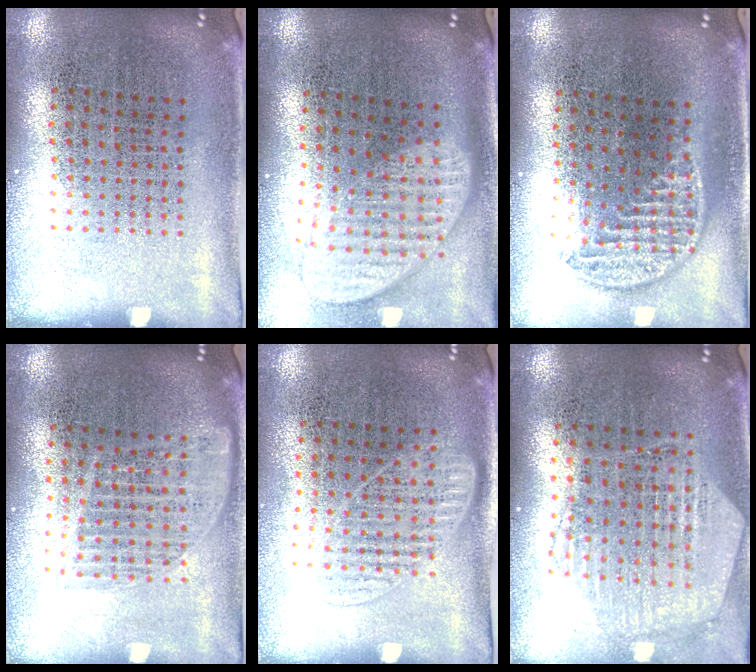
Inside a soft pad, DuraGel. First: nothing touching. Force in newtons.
{"total": 2.0, "press": 1.5, "slide": 1.3}
{"total": 1.2, "press": 1.1, "slide": 0.5}
{"total": 1.6, "press": 1.4, "slide": 0.7}
{"total": 1.2, "press": 1.0, "slide": 0.6}
{"total": 1.1, "press": 1.1, "slide": 0.2}